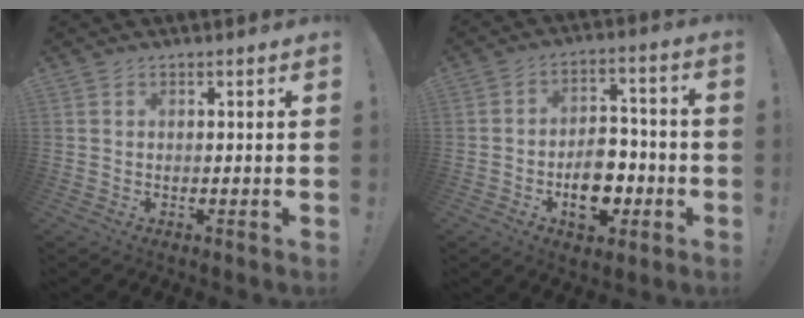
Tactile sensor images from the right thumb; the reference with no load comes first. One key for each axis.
{"total": 11.9, "fx": -3.9, "fy": 8.1, "fz": 7.9, "tx": -0.115, "ty": 0.028, "tz": -0.063}